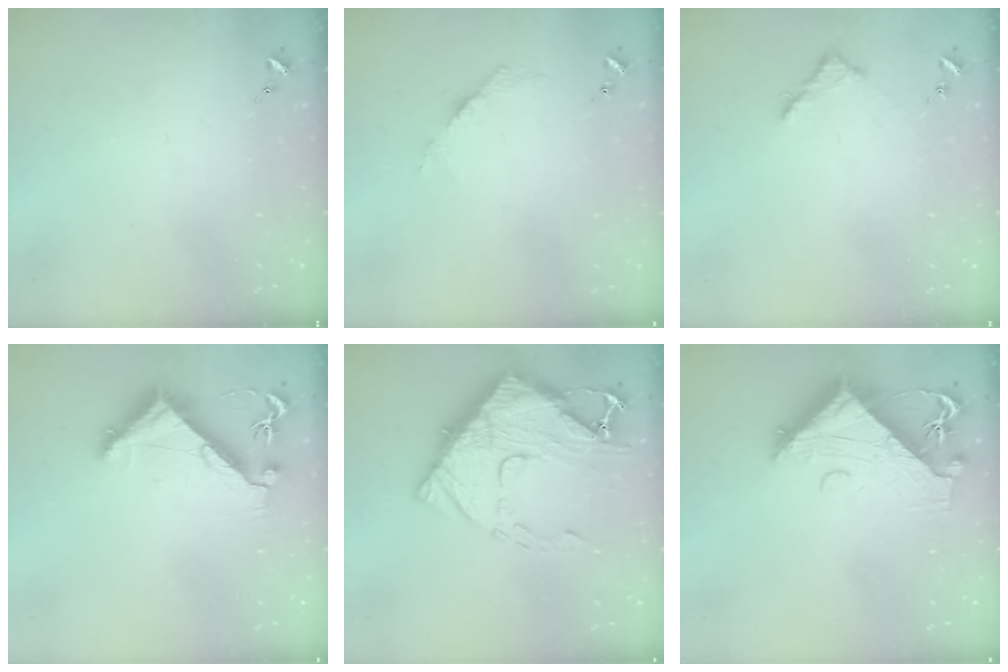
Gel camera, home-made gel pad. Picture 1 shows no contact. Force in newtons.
{"total": 3.8, "press": 3.8, "slide": 0.4}
{"total": 5.6, "press": 5.6, "slide": 0.6}
{"total": 7.1, "press": 7.1, "slide": 1.1}
{"total": 17.4, "press": 17.4, "slide": 1.6}
{"total": 12.6, "press": 12.5, "slide": 1.3}